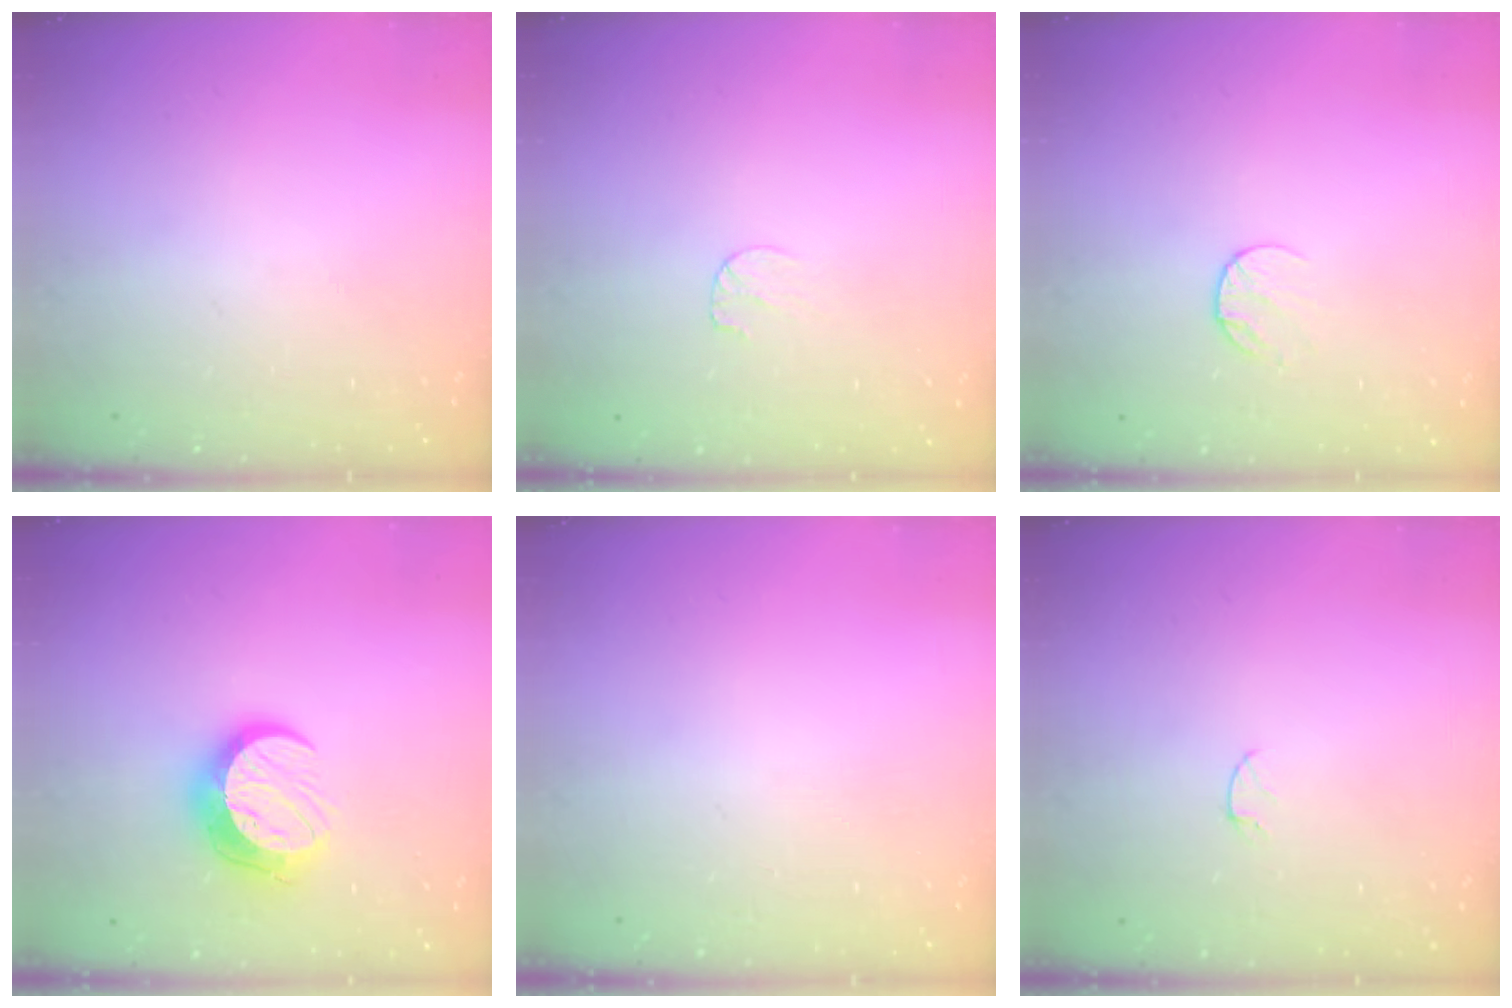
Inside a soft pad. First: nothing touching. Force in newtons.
{"total": 3.5, "press": 3.4, "slide": 0.4}
{"total": 5.5, "press": 5.5, "slide": 0.6}
{"total": 11.1, "press": 11.0, "slide": 0.7}
{"total": 0.0}
{"total": 2.9, "press": 2.9, "slide": 0.3}